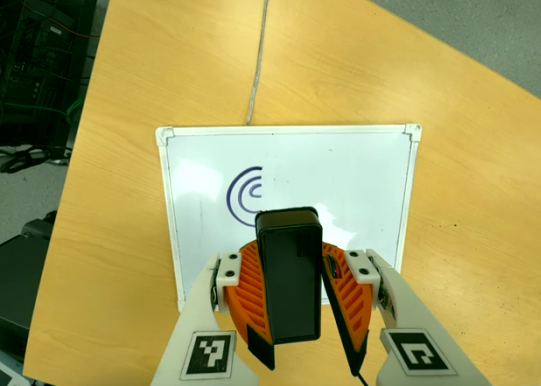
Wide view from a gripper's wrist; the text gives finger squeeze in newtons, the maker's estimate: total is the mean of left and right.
{"total": 8.4, "left": 9.5, "right": 7.2}